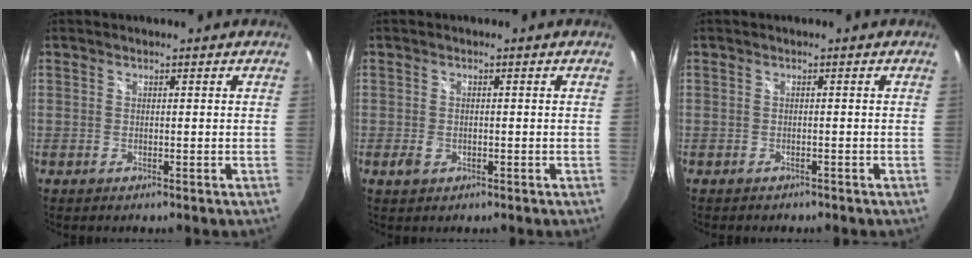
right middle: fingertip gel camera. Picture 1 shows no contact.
{"total": 2.2, "force": [-0.8, 1.7, 1.2], "torque": [-0.022, -0.002, -0.013]}
{"total": 1.1, "force": [-1.0, -0.1, 0.2], "torque": [-0.006, -0.006, -0.016]}